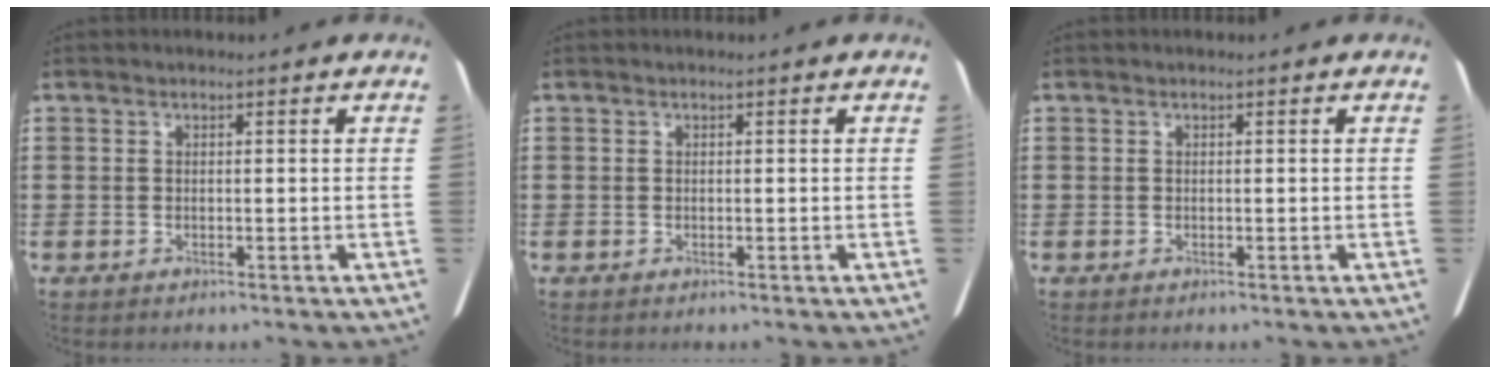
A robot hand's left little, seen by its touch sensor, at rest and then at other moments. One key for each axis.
{"total": 0.0}
{"total": 0.0}